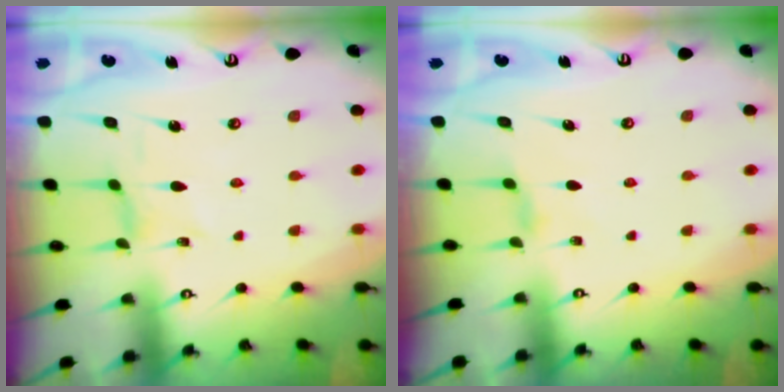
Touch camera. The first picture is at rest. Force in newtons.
{"total": 2.3, "press": 2.2, "slide": 0.5}